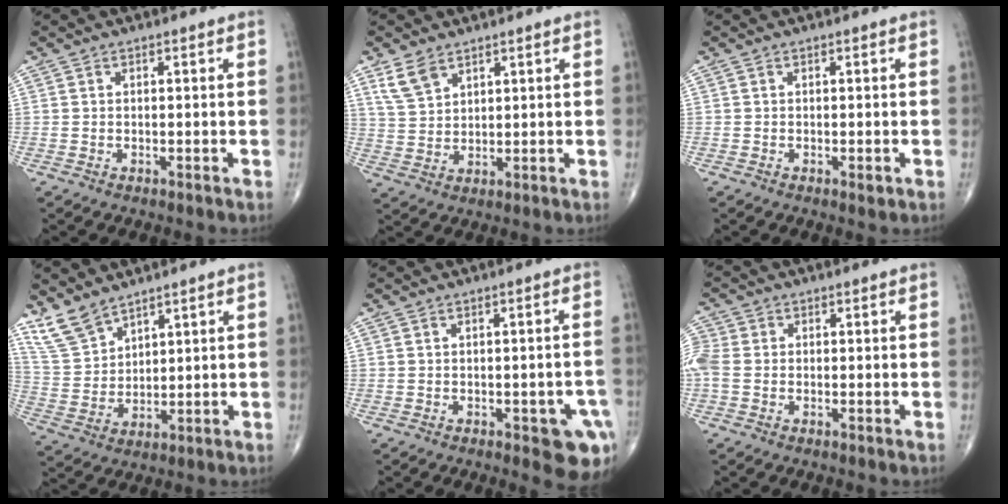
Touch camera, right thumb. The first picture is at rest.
{"total": 5.6, "force": [3.7, 3.2, 2.7], "torque": [-0.044, -0.015, 0.082]}
{"total": 0.8, "force": [-0.3, 0.4, 0.7], "torque": [-0.006, -0.002, -0.005]}
{"total": 7.4, "force": [6.2, 3.0, 2.6], "torque": [-0.051, -0.026, 0.143]}
{"total": 8.3, "force": [-3.3, 3.1, 7.0], "torque": [-0.057, 0.006, -0.036]}
{"total": 4.8, "force": [-0.3, 3.8, 3.1], "torque": [-0.086, 0.011, -0.010]}